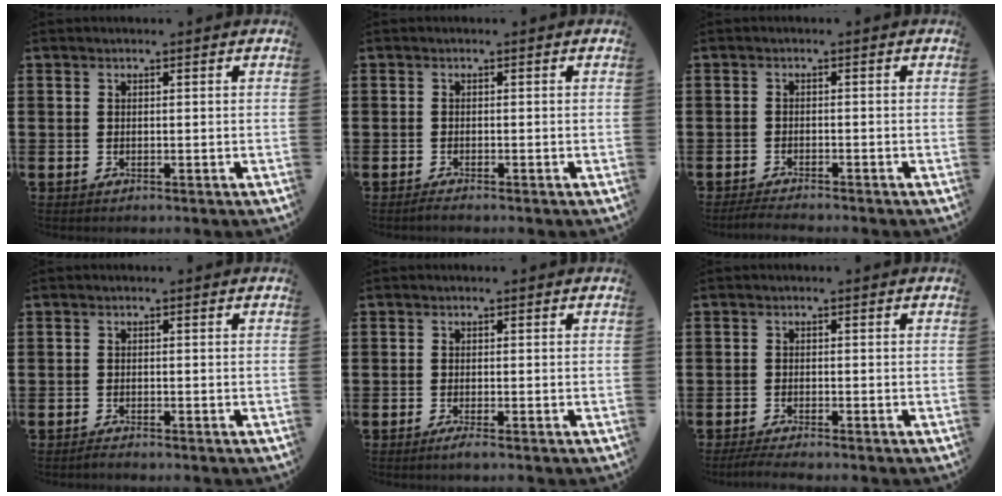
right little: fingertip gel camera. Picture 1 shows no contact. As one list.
[{"total": 0.8, "force": [-0.6, 0.1, 0.5], "torque": [-0.009, -0.003, -0.011]}, {"total": 1.6, "force": [-1.5, 0.1, 0.6], "torque": [-0.012, 0.003, -0.030]}, {"total": 0.7, "force": [-0.6, 0.1, 0.3], "torque": [-0.008, -0.004, -0.012]}, {"total": 1.0, "force": [-0.6, 0.1, 0.8], "torque": [-0.012, -0.004, -0.010]}, {"total": 1.4, "force": [-1.1, 0.0, 0.9], "torque": [-0.015, 0.000, -0.021]}]